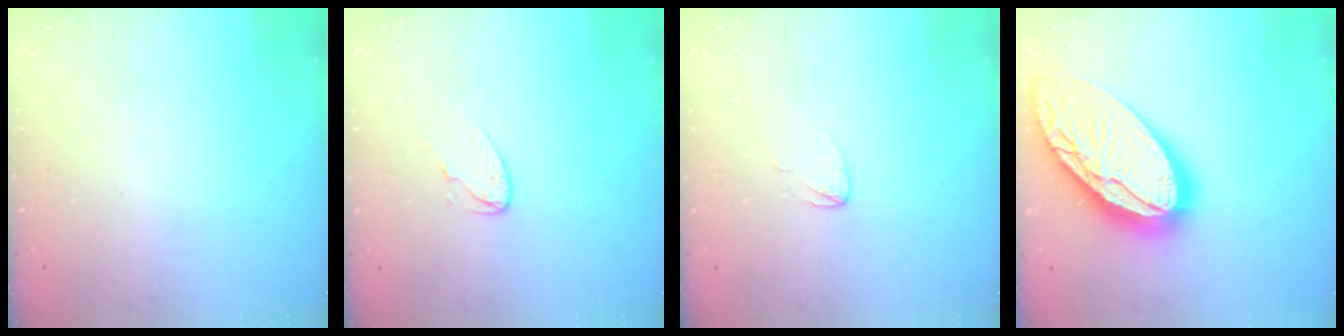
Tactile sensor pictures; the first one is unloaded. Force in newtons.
{"total": 3.6, "press": 3.6, "slide": 0.3}
{"total": 2.6, "press": 2.6, "slide": 0.0}
{"total": 26.8, "press": 26.6, "slide": 2.8}